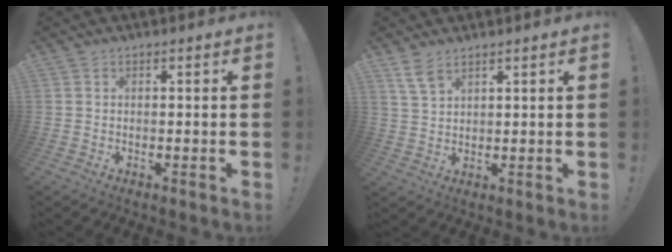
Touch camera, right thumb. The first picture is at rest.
{"total": 5.4, "force": [3.7, 2.3, 3.1], "torque": [-0.055, -0.017, 0.070]}